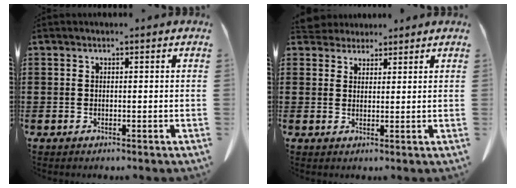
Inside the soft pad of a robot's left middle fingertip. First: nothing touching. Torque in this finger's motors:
{"motor_torque": [0.17, -0.11, -0.01, -0.02]}